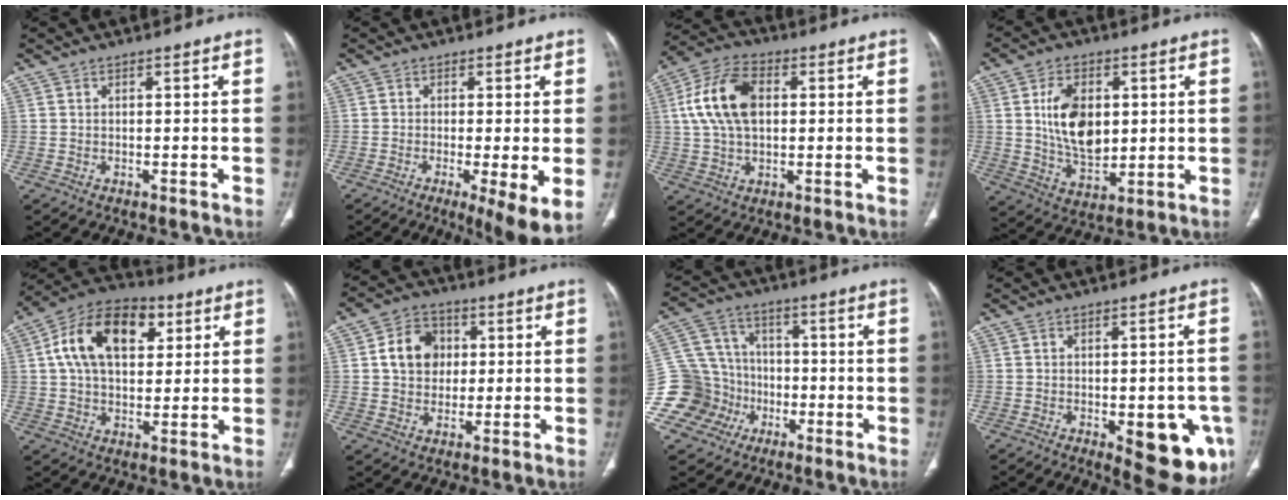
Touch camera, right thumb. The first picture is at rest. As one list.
[{"total": 8.0, "force": [-2.4, 1.4, 7.5], "torque": [-0.122, -0.021, -0.038]}, {"total": 12.8, "force": [2.0, 7.8, 9.9], "torque": [-0.193, 0.019, 0.034]}, {"total": 12.4, "force": [2.1, 7.9, 9.3], "torque": [-0.137, -0.014, 0.047]}, {"total": 17.0, "force": [5.2, 10.6, 12.2], "torque": [-0.184, 0.009, 0.080]}, {"total": 9.1, "force": [1.5, 7.5, 4.8], "torque": [-0.052, 0.005, 0.021]}, {"total": 16.5, "force": [-5.4, 14.8, 4.8], "torque": [-0.088, 0.065, -0.086]}, {"total": 13.0, "force": [-4.6, 5.6, 10.8], "torque": [-0.106, 0.003, -0.041]}]